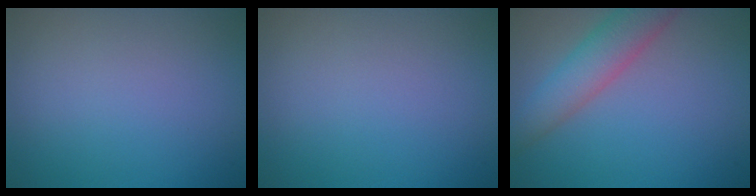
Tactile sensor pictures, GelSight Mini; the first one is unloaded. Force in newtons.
{"total": 0.0}
{"total": 4.6, "press": 4.6, "slide": 0.2}